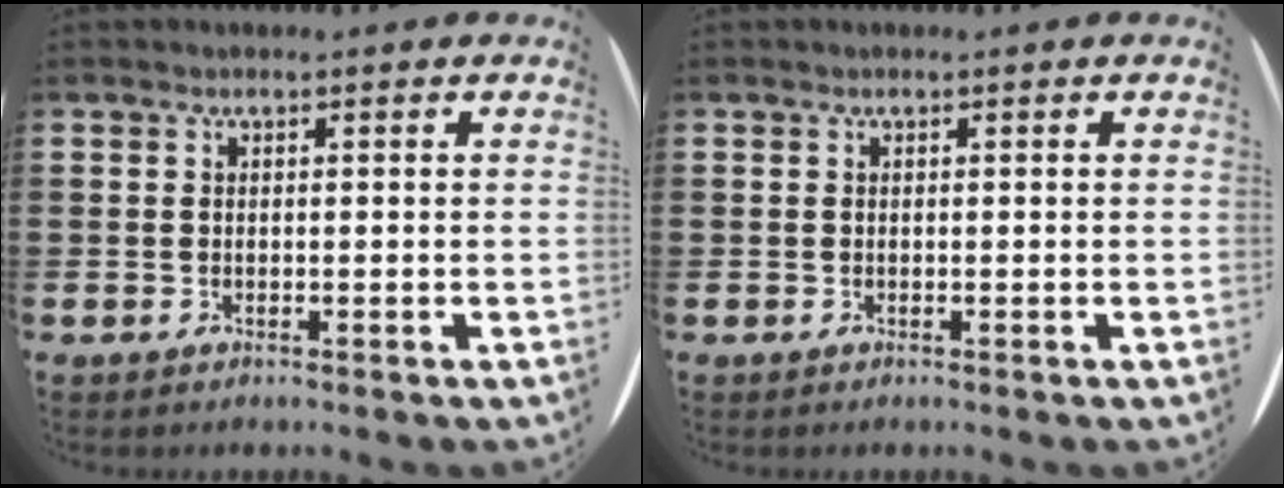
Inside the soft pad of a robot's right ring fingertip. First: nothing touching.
{"total": 0.0}